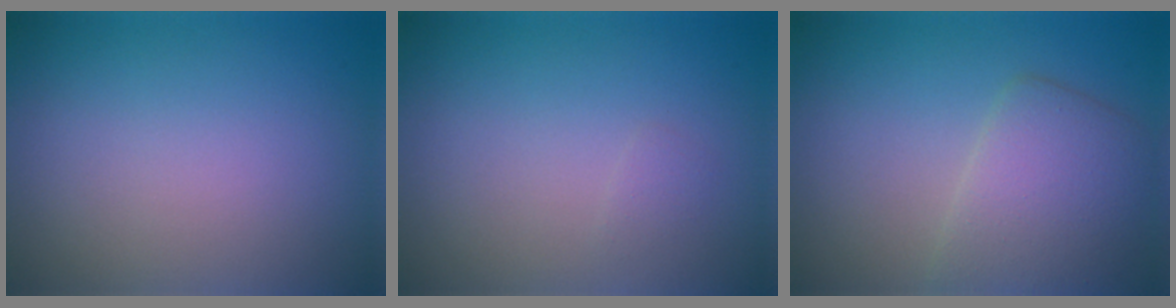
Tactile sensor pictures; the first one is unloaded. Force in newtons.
{"total": 0.6, "press": 0.6, "slide": 0.0}
{"total": 4.7, "press": 4.7, "slide": 0.3}